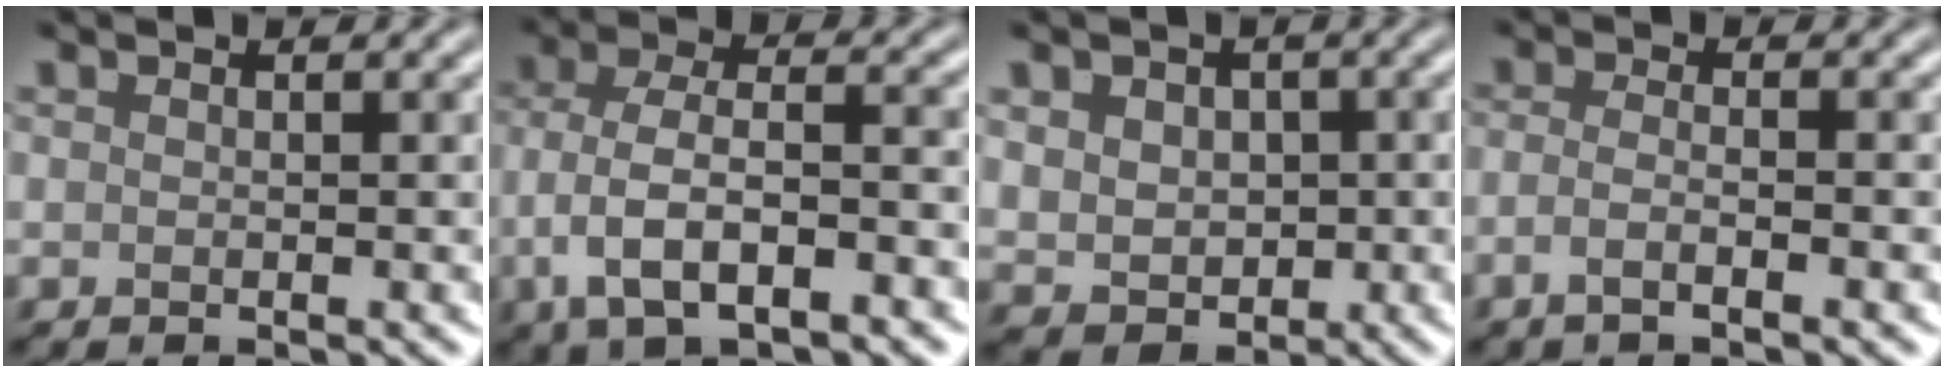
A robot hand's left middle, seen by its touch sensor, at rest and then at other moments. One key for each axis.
{"total": 6.8, "fx": -2.7, "fy": 3.1, "fz": 5.4, "tx": -0.106, "ty": 0.000, "tz": -0.052}
{"total": 5.5, "fx": 0.9, "fy": 4.5, "fz": 3.0, "tx": -0.053, "ty": 0.015, "tz": 0.007}
{"total": 2.4, "fx": -1.2, "fy": 0.7, "fz": 2.0, "tx": -0.032, "ty": -0.003, "tz": -0.032}